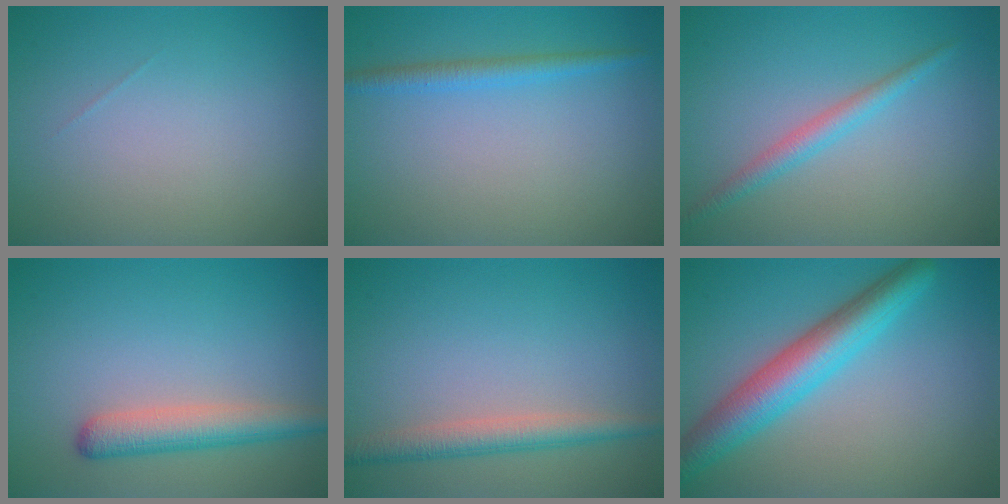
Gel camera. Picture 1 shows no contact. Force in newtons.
{"total": 1.8, "press": 1.8, "slide": 0.1}
{"total": 2.0, "press": 2.0, "slide": 0.1}
{"total": 3.7, "press": 3.7, "slide": 0.1}
{"total": 3.0, "press": 3.0, "slide": 0.1}
{"total": 5.9, "press": 5.9, "slide": 0.1}